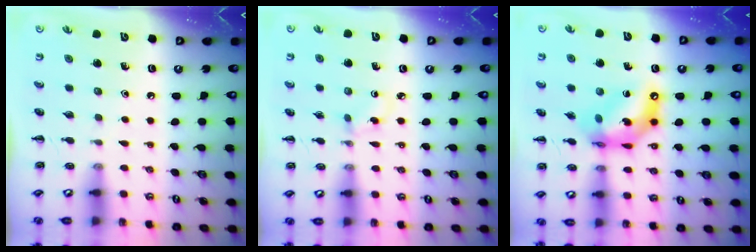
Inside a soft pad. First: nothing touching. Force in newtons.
{"total": 2.3, "press": 2.0, "slide": 1.1}
{"total": 13.6, "press": 13.1, "slide": 3.6}